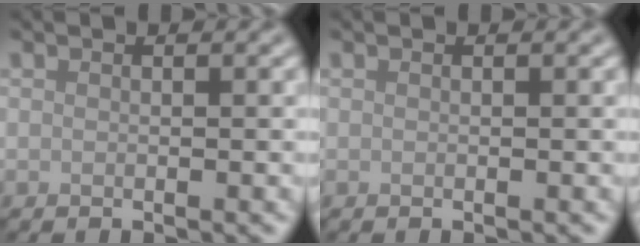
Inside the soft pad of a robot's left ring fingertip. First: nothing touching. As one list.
[{"total": 0.0}]